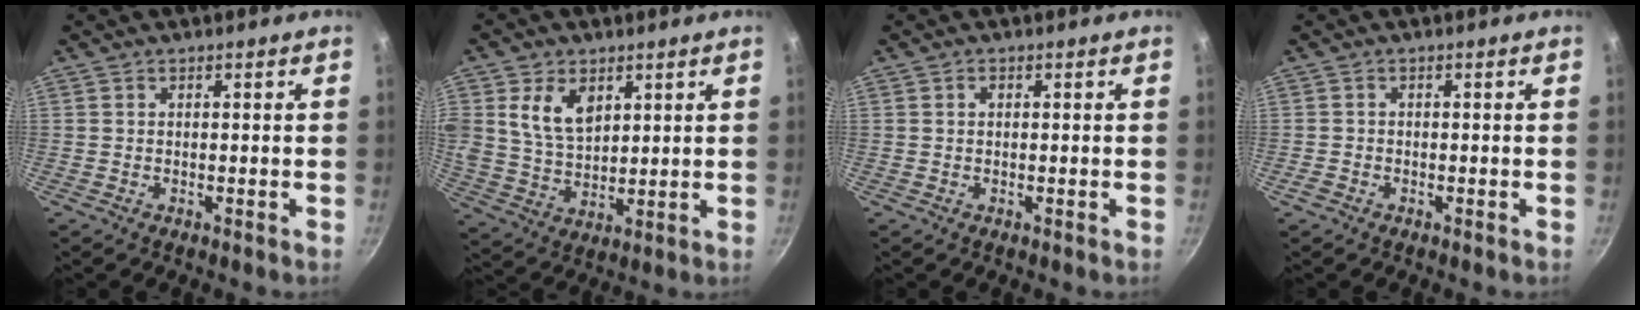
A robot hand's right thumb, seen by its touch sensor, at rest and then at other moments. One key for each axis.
{"total": 9.6, "fx": 3.7, "fy": 6.4, "fz": 6.1, "tx": -0.098, "ty": -0.023, "tz": 0.076}
{"total": 0.8, "fx": 0.2, "fy": 0.6, "fz": 0.5, "tx": -0.008, "ty": 0.004, "tz": 0.004}
{"total": 1.4, "fx": -0.9, "fy": 1.0, "fz": 0.5, "tx": -0.013, "ty": 0.004, "tz": -0.017}